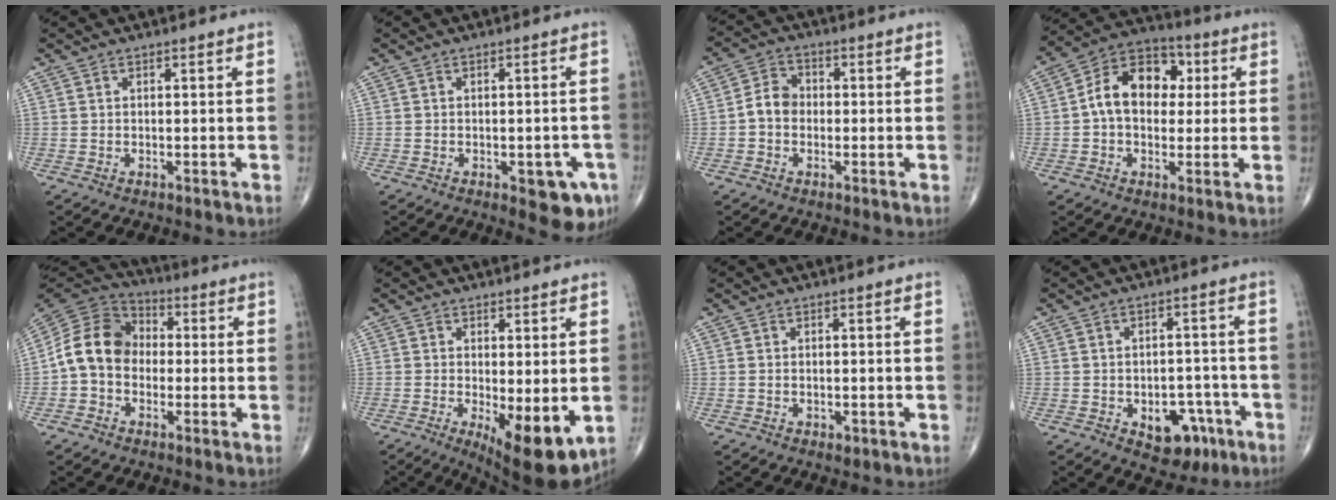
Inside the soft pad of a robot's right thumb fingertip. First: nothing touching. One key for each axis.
{"total": 6.7, "fx": -2.7, "fy": 3.0, "fz": 5.3, "tx": -0.044, "ty": 0.004, "tz": -0.027}
{"total": 5.0, "fx": -0.8, "fy": 4.1, "fz": 2.8, "tx": -0.038, "ty": 0.019, "tz": -0.024}
{"total": 13.2, "fx": 1.6, "fy": 9.4, "fz": 9.2, "tx": -0.122, "ty": 0.027, "tz": 0.014}
{"total": 11.9, "fx": -1.0, "fy": 9.5, "fz": 7.0, "tx": -0.119, "ty": 0.038, "tz": -0.034}
{"total": 10.2, "fx": -2.1, "fy": 3.5, "fz": 9.3, "tx": -0.135, "ty": -0.025, "tz": -0.023}
{"total": 1.1, "fx": -0.4, "fy": 0.7, "fz": 0.7, "tx": -0.012, "ty": -0.001, "tz": -0.002}
{"total": 9.0, "fx": -4.0, "fy": 5.8, "fz": 5.6, "tx": -0.039, "ty": 0.030, "tz": -0.043}